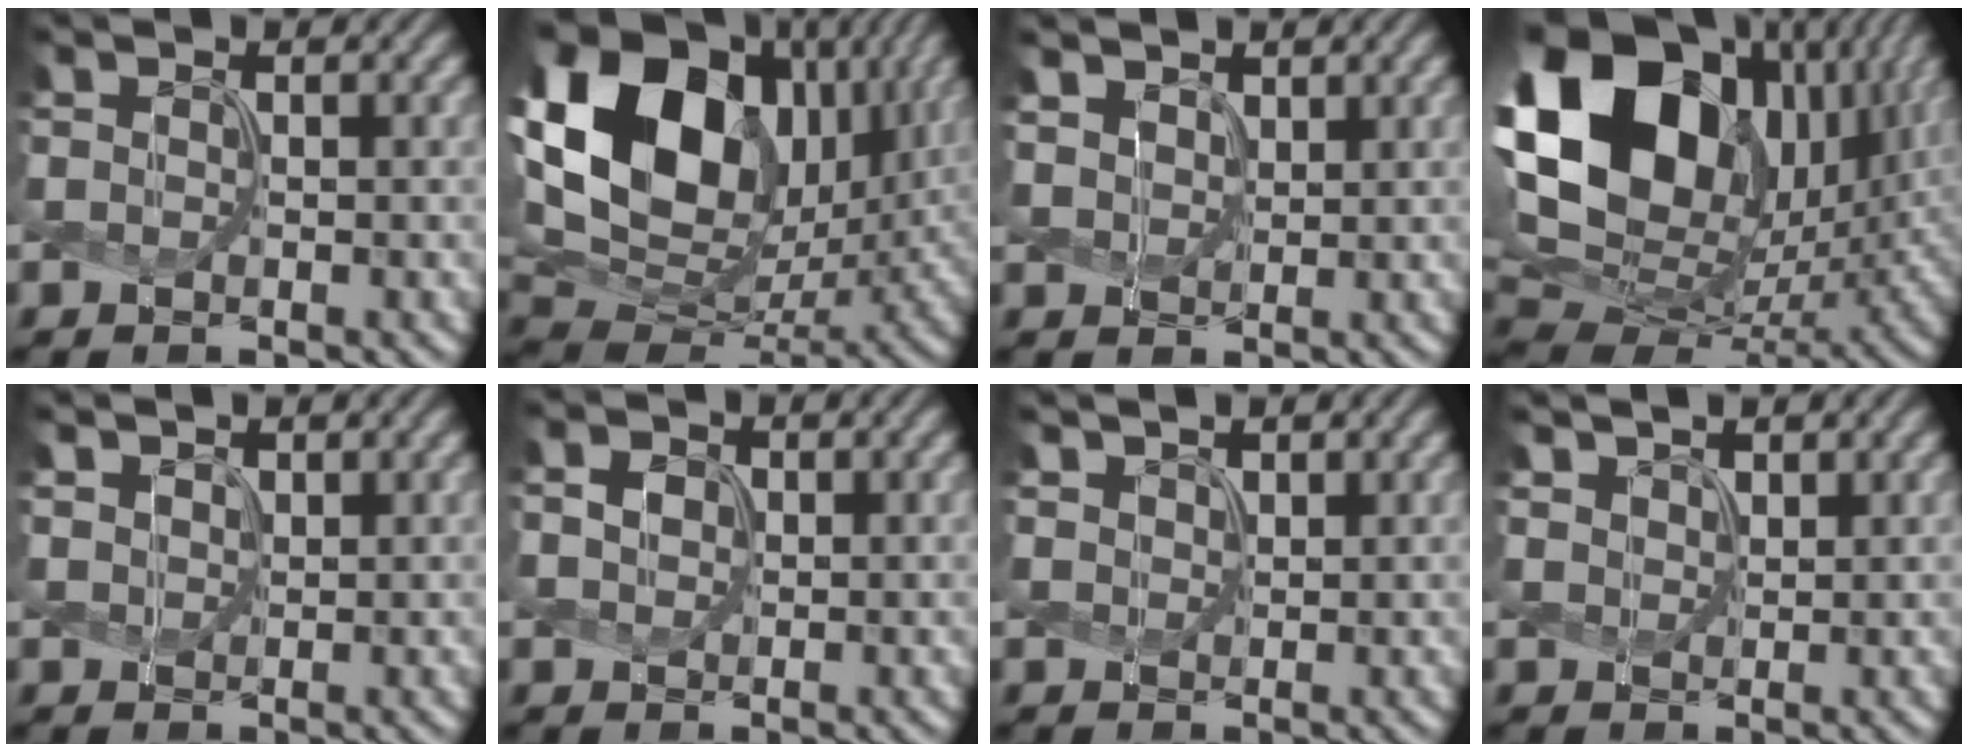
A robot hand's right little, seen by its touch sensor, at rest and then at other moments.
{"total": 20.0, "force": [6.0, 14.1, 12.9], "torque": [-0.263, 0.039, 0.111]}
{"total": 2.8, "force": [2.2, 1.6, 1.0], "torque": [-0.042, 0.000, 0.048]}
{"total": 20.7, "force": [6.8, 14.3, 13.4], "torque": [-0.296, 0.035, 0.131]}
{"total": 1.9, "force": [1.6, 0.9, 0.4], "torque": [-0.020, 0.000, 0.038]}
{"total": 1.5, "force": [0.4, 1.2, 0.8], "torque": [-0.018, 0.004, 0.008]}
{"total": 2.3, "force": [2.1, 0.9, 0.6], "torque": [-0.020, 0.000, 0.042]}
{"total": 3.0, "force": [2.6, 1.2, 0.9], "torque": [-0.034, 0.002, 0.050]}